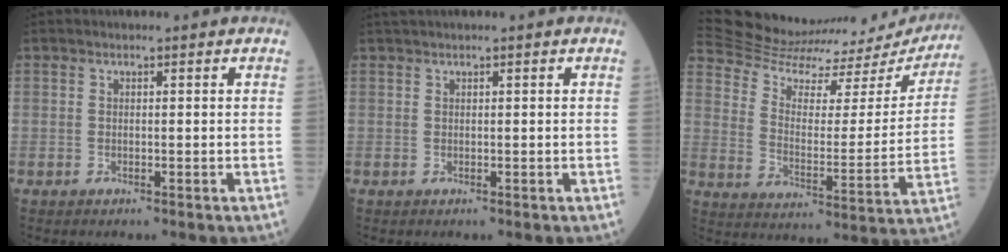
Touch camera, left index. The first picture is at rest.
{"total": 0.9, "force": [0.6, -0.1, 0.6], "torque": [-0.015, 0.016, 0.018]}
{"total": 27.6, "force": [26.5, 5.2, 5.8], "torque": [-0.108, -0.073, 0.348]}